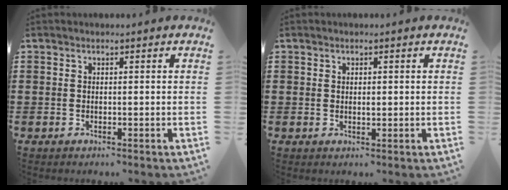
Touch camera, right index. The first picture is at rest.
{"total": 0.9, "force": [0.3, 0.5, 0.7], "torque": [-0.014, 0.003, 0.004]}